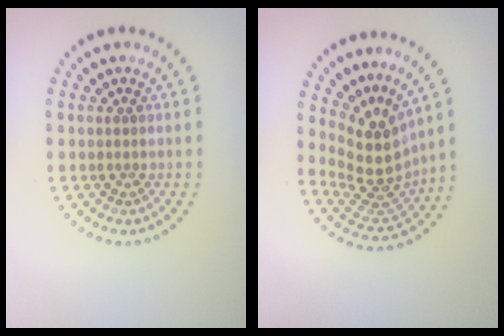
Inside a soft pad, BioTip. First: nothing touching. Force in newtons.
{"total": 4.5, "press": 3.4, "slide": 3.0}